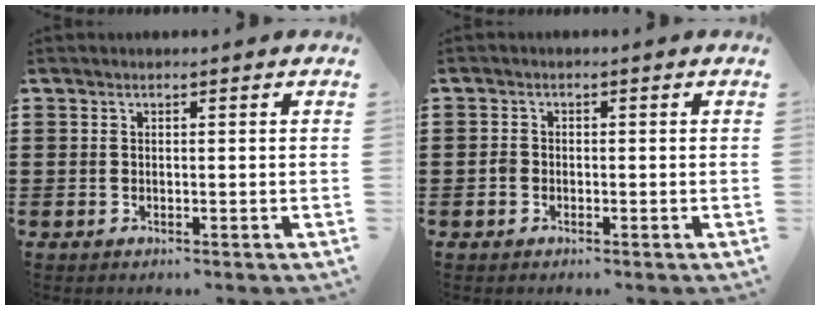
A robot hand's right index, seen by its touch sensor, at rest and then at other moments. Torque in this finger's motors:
{"motor_torque": [0.19, -0.17, 0.04, 0.04]}